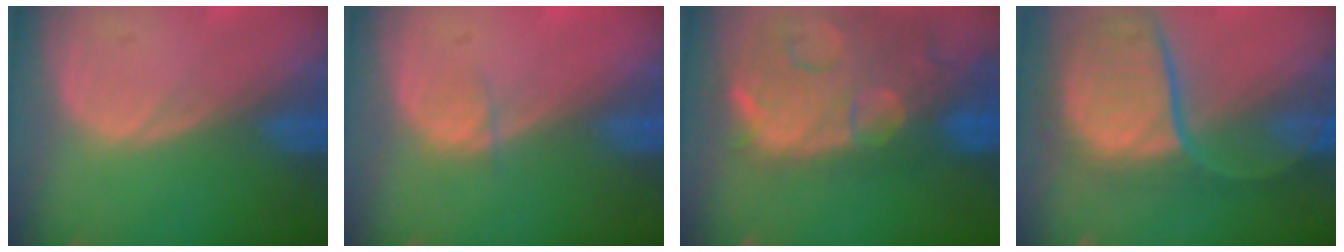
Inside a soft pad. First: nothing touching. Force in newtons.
{"total": 1.1, "press": 1.0, "slide": 0.4}
{"total": 15.0, "press": 12.0, "slide": 9.0}
{"total": 11.3, "press": 9.9, "slide": 5.5}